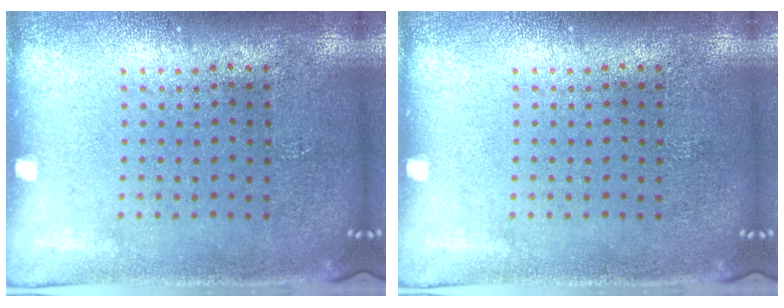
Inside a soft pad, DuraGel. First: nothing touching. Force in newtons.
{"total": 0.0}